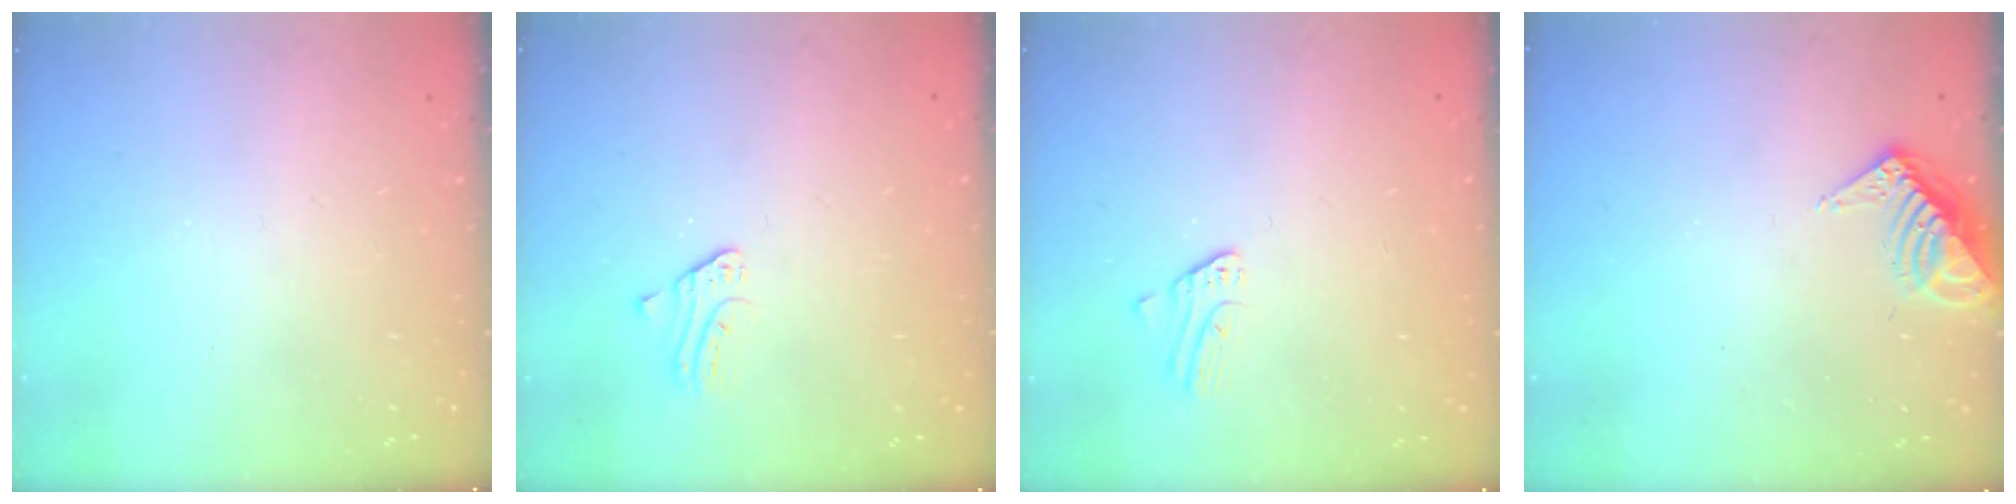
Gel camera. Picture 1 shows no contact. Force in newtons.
{"total": 2.0, "press": 2.0, "slide": 0.2}
{"total": 2.3, "press": 2.3, "slide": 0.2}
{"total": 8.1, "press": 8.0, "slide": 0.9}